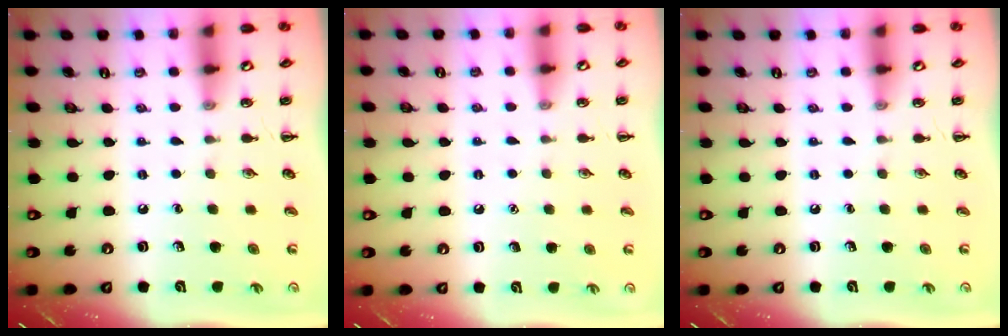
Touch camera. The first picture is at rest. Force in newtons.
{"total": 1.4, "press": 1.4, "slide": 0.1}
{"total": 0.0}